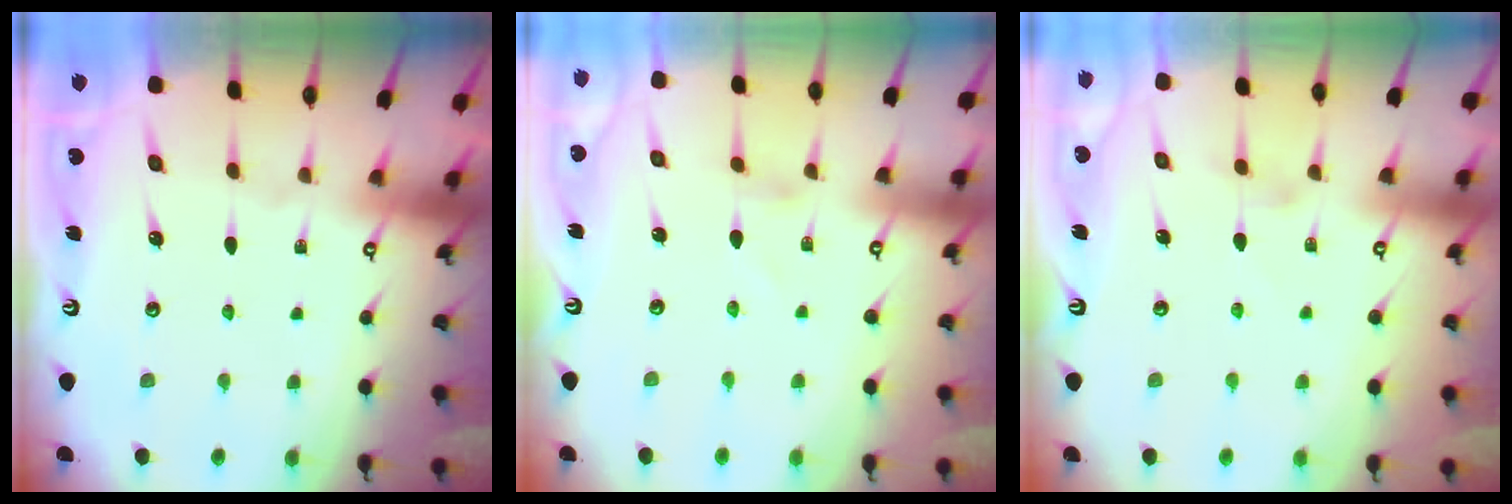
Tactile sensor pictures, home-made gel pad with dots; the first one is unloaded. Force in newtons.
{"total": 1.2, "press": 1.2, "slide": 0.1}
{"total": 1.4, "press": 1.4, "slide": 0.3}